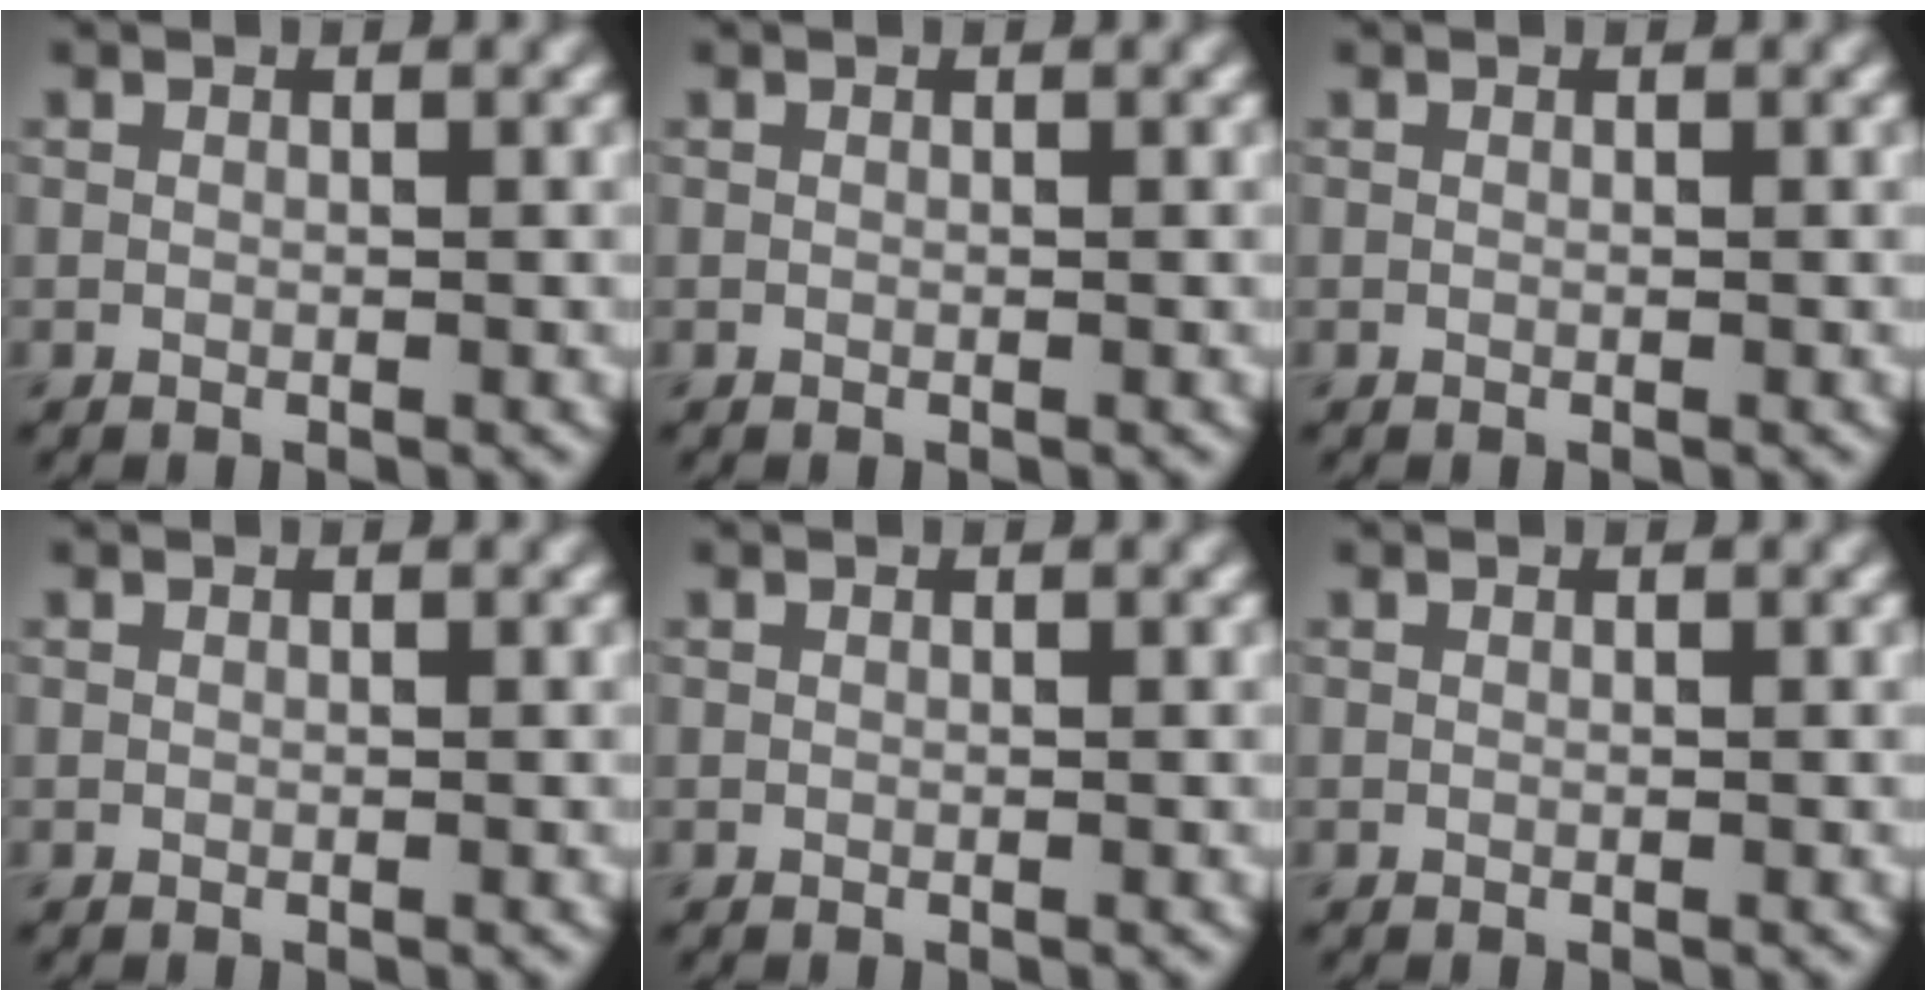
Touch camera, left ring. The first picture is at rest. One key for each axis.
{"total": 0.0}
{"total": 0.0}
{"total": 0.0}
{"total": 0.0}
{"total": 0.0}